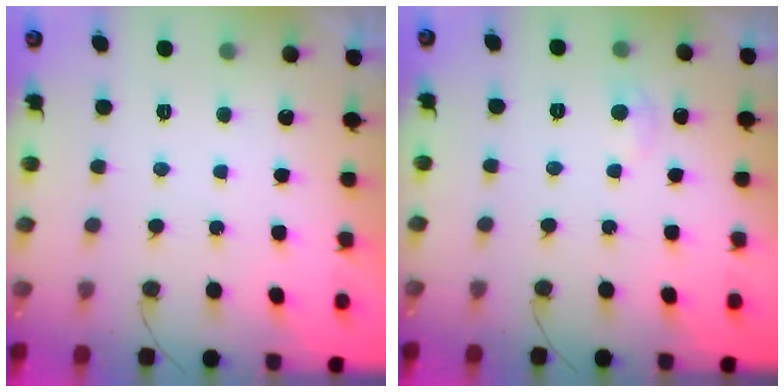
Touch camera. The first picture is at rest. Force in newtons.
{"total": 4.5, "press": 4.4, "slide": 0.6}